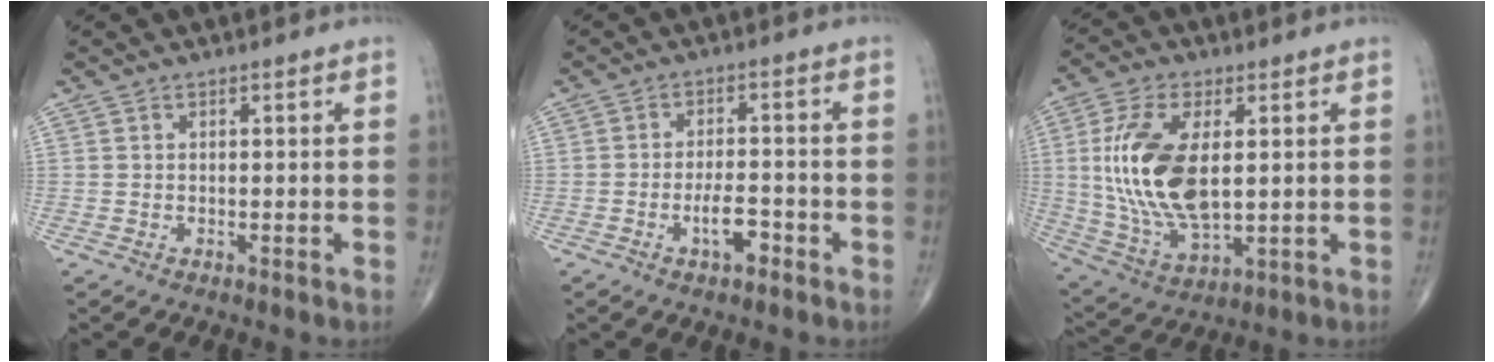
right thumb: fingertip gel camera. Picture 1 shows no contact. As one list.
[{"total": 6.2, "force": [-2.7, 2.2, 5.1], "torque": [-0.090, 0.013, -0.045]}, {"total": 17.3, "force": [2.2, 8.4, 15.0], "torque": [-0.308, -0.015, 0.050]}]